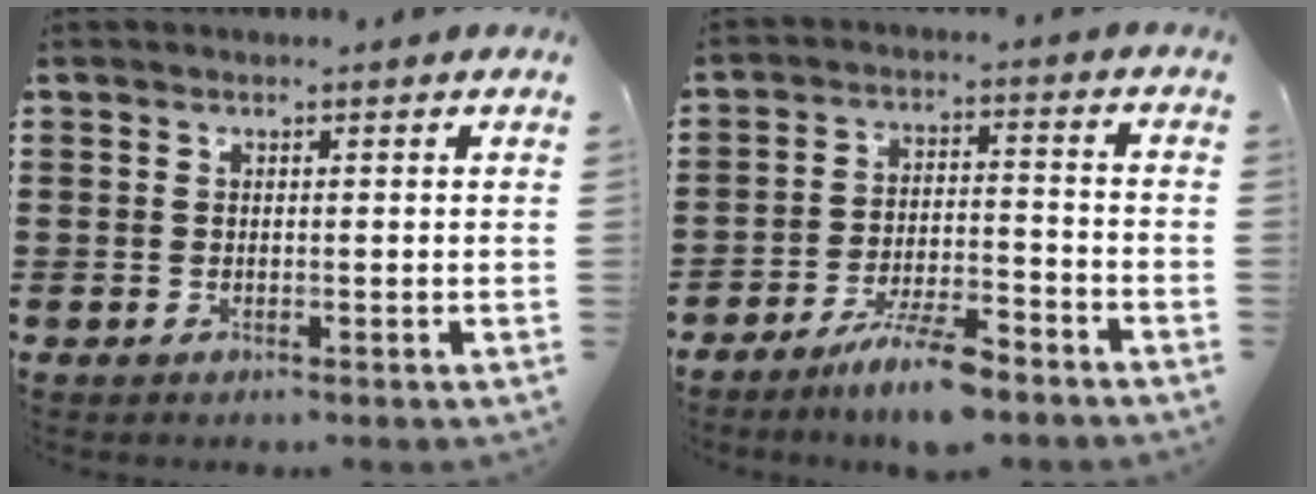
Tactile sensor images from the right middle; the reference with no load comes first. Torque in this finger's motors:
{"motor_torque": [0.64, -0.59, 0.21, 0.10]}